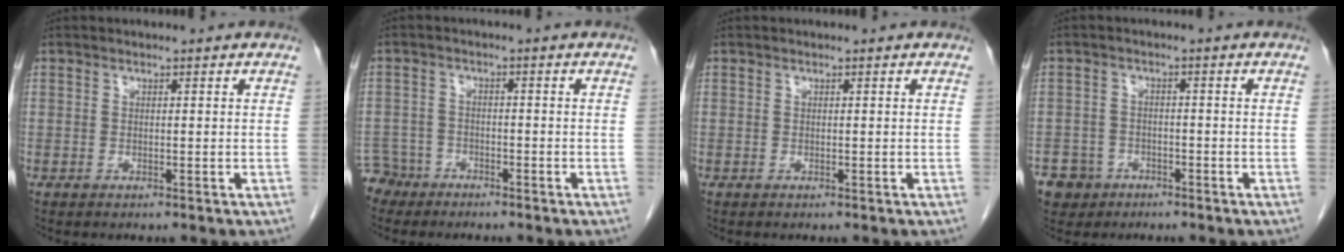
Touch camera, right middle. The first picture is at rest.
{"total": 4.6, "force": [-3.9, 2.4, -0.7], "torque": [0.017, 0.001, -0.076]}
{"total": 0.0}
{"total": 5.4, "force": [-3.3, 4.2, 0.4], "torque": [-0.006, 0.008, -0.051]}